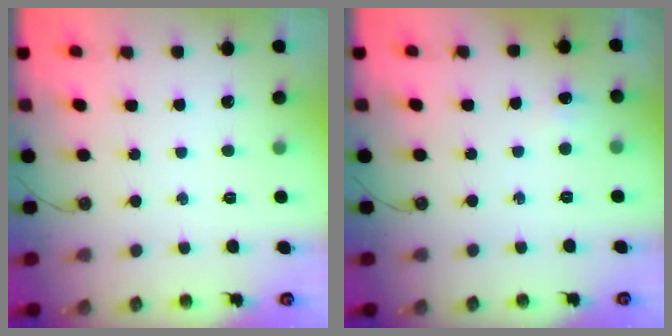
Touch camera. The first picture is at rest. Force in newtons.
{"total": 8.8, "press": 2.4, "slide": 8.5}